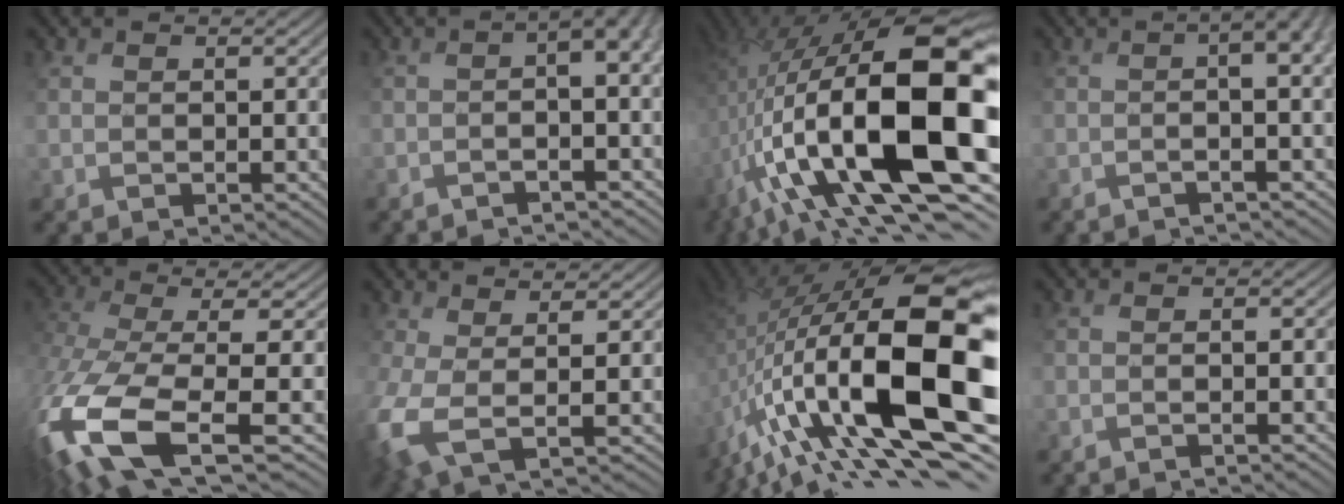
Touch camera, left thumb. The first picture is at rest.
{"total": 7.7, "force": [-0.9, 1.8, 7.5], "torque": [-0.079, 0.000, -0.018]}
{"total": 20.5, "force": [-1.9, 8.5, 18.6], "torque": [-0.331, -0.005, -0.038]}
{"total": 8.9, "force": [-0.4, 2.3, 8.6], "torque": [-0.086, 0.007, -0.009]}
{"total": 14.3, "force": [-4.3, 6.0, 12.3], "torque": [-0.327, -0.052, -0.035]}
{"total": 6.9, "force": [-1.2, 2.9, 6.1], "torque": [-0.149, -0.027, -0.018]}
{"total": 20.1, "force": [-4.1, 7.7, 18.1], "torque": [-0.318, -0.003, -0.075]}
{"total": 2.6, "force": [-1.0, 0.8, 2.3], "torque": [-0.027, -0.004, -0.020]}